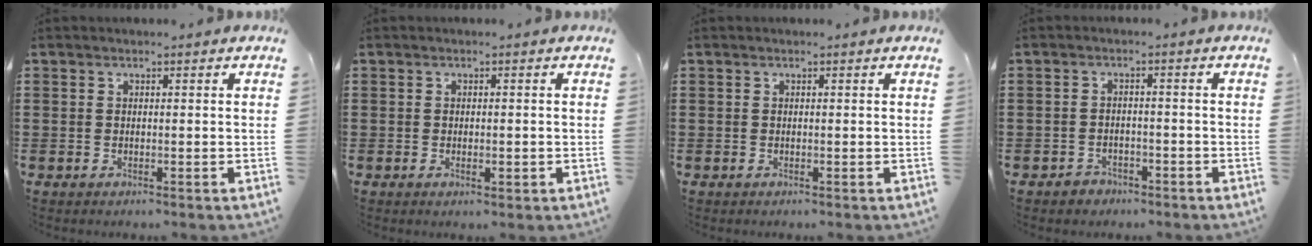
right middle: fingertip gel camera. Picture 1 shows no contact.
{"total": 1.1, "force": [-0.2, 0.5, 0.9], "torque": [-0.010, -0.004, -0.007]}
{"total": 0.0}
{"total": 1.9, "force": [-1.7, 0.9, 0.1], "torque": [-0.008, 0.004, -0.037]}